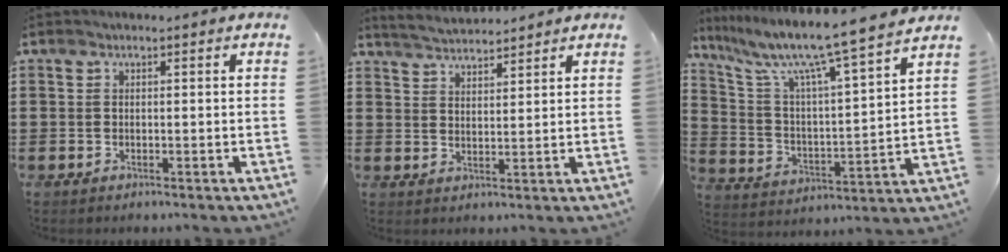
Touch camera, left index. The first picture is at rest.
{"total": 3.4, "force": [3.4, -0.1, 0.2], "torque": [-0.015, -0.011, 0.063]}
{"total": 9.5, "force": [7.9, -0.8, 5.3], "torque": [-0.136, -0.059, 0.121]}